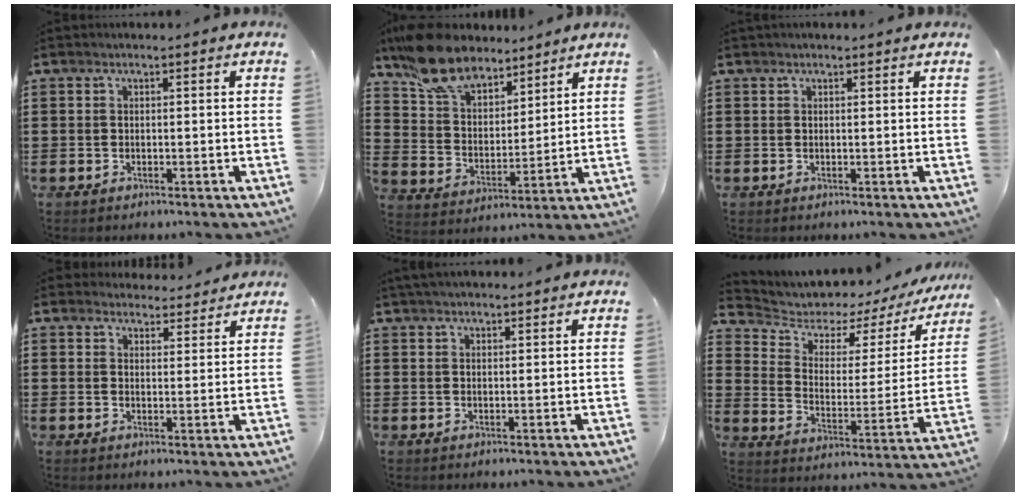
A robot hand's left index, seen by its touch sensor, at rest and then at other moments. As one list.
[{"total": 12.2, "force": [9.8, 5.5, 4.8], "torque": [-0.130, -0.036, 0.188]}, {"total": 0.6, "force": [0.5, 0.1, 0.2], "torque": [-0.006, 0.000, 0.011]}, {"total": 3.6, "force": [3.4, 1.0, 0.2], "torque": [-0.018, -0.009, 0.065]}, {"total": 1.9, "force": [1.8, 0.4, 0.6], "torque": [-0.015, 0.004, 0.034]}, {"total": 4.3, "force": [3.4, 2.3, 1.4], "torque": [-0.055, -0.028, 0.052]}]